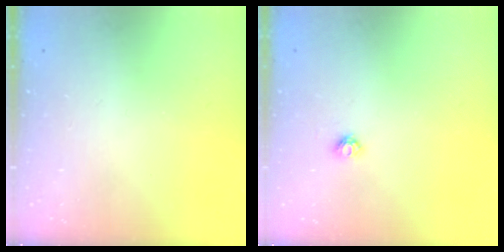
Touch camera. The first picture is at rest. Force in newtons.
{"total": 3.6, "press": 3.5, "slide": 0.3}